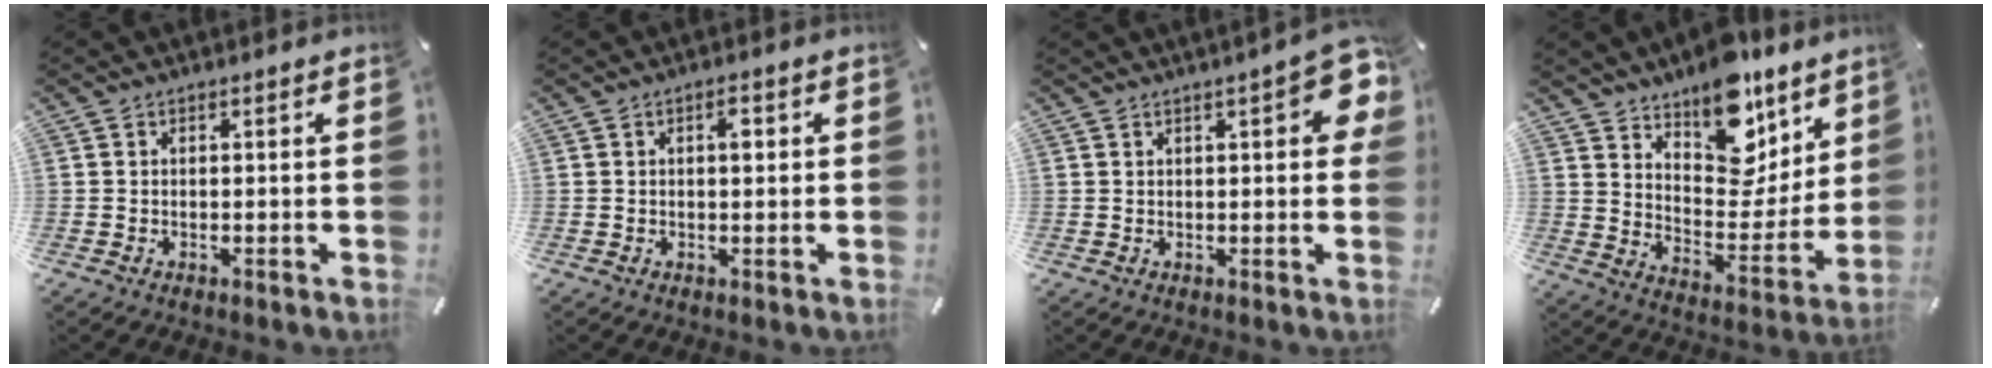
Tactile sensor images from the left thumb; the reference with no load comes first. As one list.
[{"total": 2.6, "force": [0.6, 1.2, 2.2], "torque": [-0.031, 0.002, 0.004]}, {"total": 8.0, "force": [2.6, 2.6, 7.1], "torque": [-0.093, -0.005, 0.038]}, {"total": 15.0, "force": [11.7, 7.7, 5.5], "torque": [-0.067, -0.108, 0.205]}]